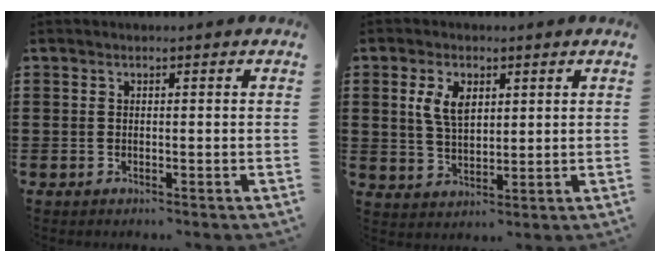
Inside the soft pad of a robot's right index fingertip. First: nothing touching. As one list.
[{"total": 5.2, "force": [1.8, 3.0, 3.9], "torque": [-0.086, 0.011, 0.030]}]